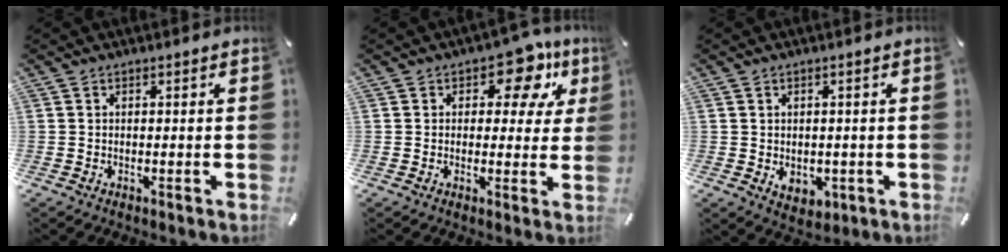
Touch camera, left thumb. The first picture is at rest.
{"total": 10.8, "force": [5.4, 6.2, 7.0], "torque": [-0.078, -0.023, 0.087]}
{"total": 3.4, "force": [-0.5, 3.0, 1.6], "torque": [-0.010, -0.002, -0.008]}